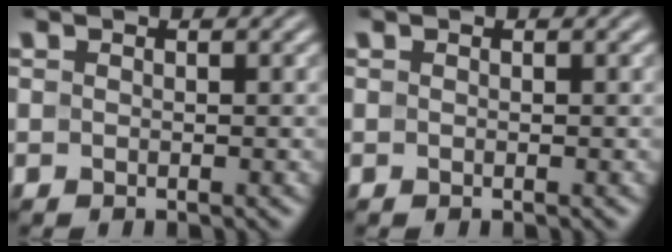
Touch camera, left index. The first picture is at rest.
{"total": 0.0}